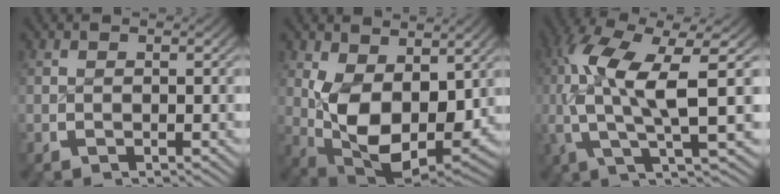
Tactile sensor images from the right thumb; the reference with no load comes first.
{"total": 12.4, "force": [-1.1, 8.1, 9.3], "torque": [-0.215, -0.069, 0.018]}
{"total": 10.4, "force": [1.1, 4.2, 9.5], "torque": [-0.200, -0.014, 0.022]}